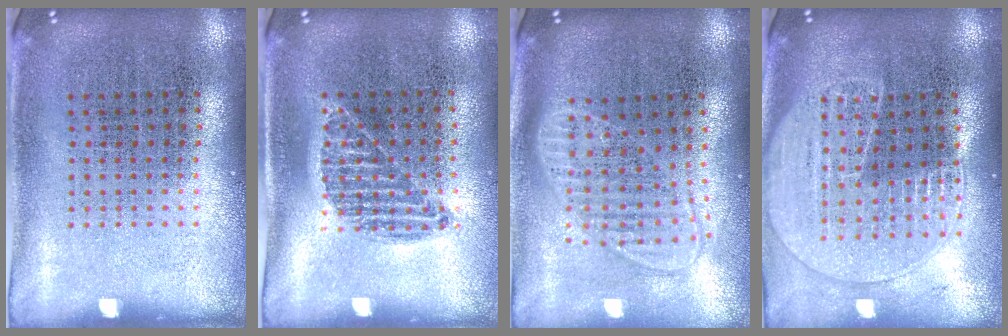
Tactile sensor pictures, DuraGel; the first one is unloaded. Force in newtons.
{"total": 0.9, "press": 0.8, "slide": 0.4}
{"total": 1.9, "press": 1.6, "slide": 1.1}
{"total": 1.8, "press": 1.7, "slide": 0.7}